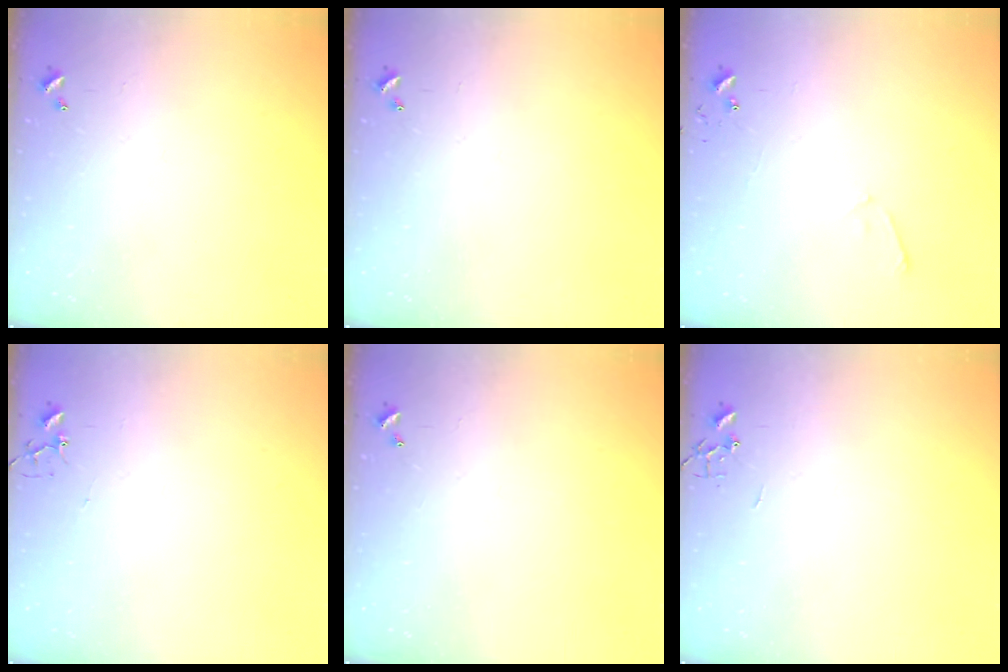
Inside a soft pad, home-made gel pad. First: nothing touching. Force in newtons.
{"total": 0.0}
{"total": 4.2, "press": 4.2, "slide": 0.3}
{"total": 2.9, "press": 2.9, "slide": 0.2}
{"total": 0.0}
{"total": 0.0}